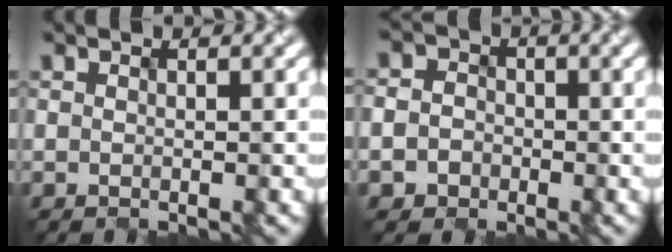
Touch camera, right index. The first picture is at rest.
{"total": 2.5, "force": [-1.1, 2.3, 0.1], "torque": [0.008, 0.006, -0.028]}